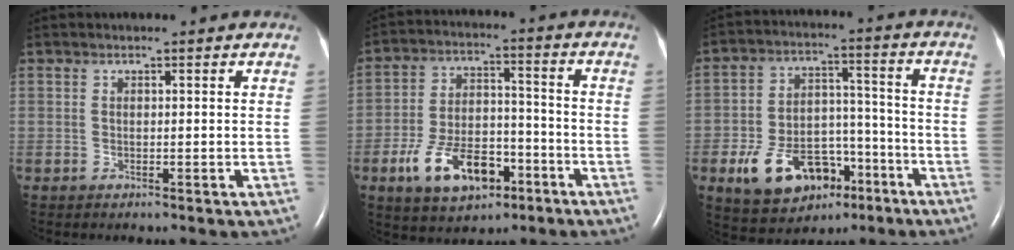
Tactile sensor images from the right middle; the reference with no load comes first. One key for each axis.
{"total": 11.9, "fx": -5.9, "fy": 6.3, "fz": 8.3, "tx": -0.164, "ty": 0.011, "tz": -0.095}
{"total": 14.2, "fx": -7.1, "fy": 8.3, "fz": 9.1, "tx": -0.161, "ty": 0.015, "tz": -0.106}